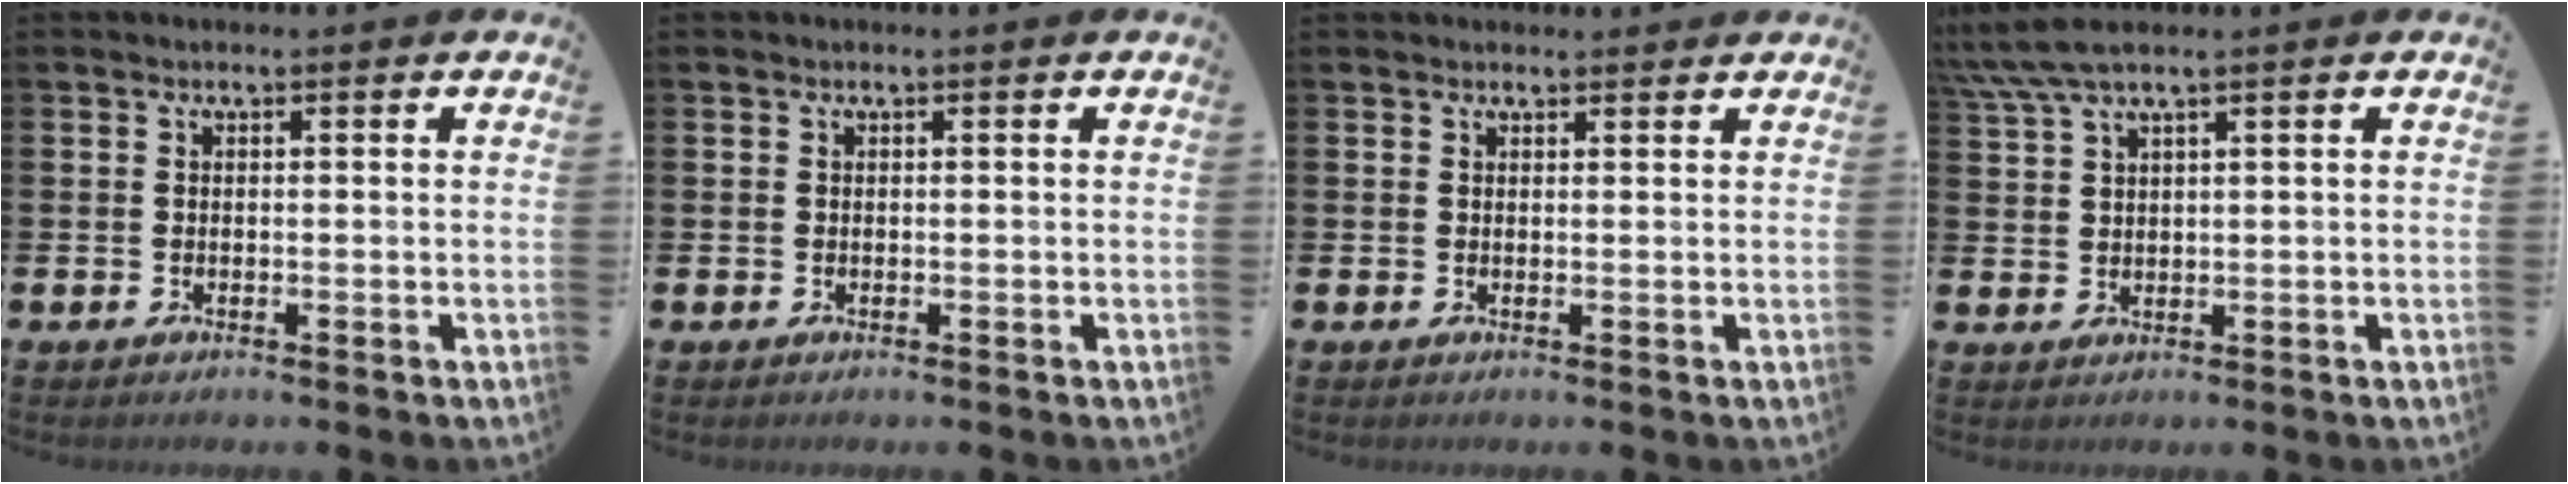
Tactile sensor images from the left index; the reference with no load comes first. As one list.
[{"total": 0.0}, {"total": 1.2, "force": [1.1, 0.4, 0.1], "torque": [0.007, 0.000, 0.020]}, {"total": 4.5, "force": [3.5, 0.3, 2.9], "torque": [-0.067, -0.002, 0.065]}]